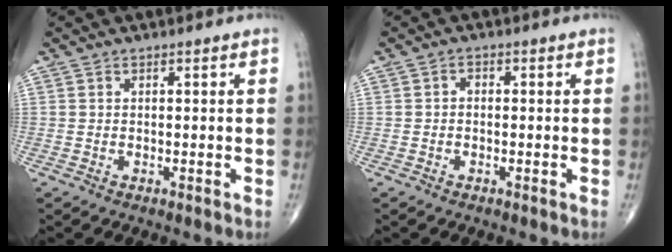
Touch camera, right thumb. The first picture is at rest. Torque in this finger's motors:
{"motor_torque": [-0.12, -0.15, 0.08, -0.16, 0.04]}